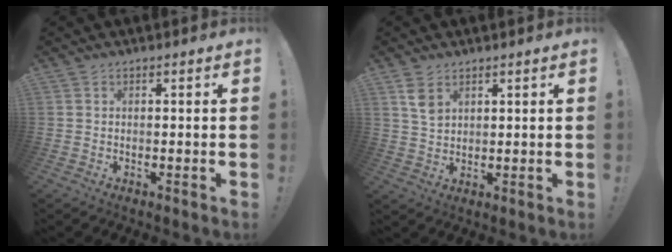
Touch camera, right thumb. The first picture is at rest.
{"total": 5.2, "force": [2.8, 3.0, 3.2], "torque": [-0.036, -0.017, 0.049]}